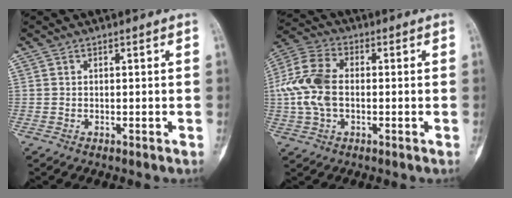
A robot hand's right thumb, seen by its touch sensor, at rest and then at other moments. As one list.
[{"total": 11.6, "force": [-0.3, 7.3, 9.0], "torque": [-0.200, 0.025, -0.012]}]